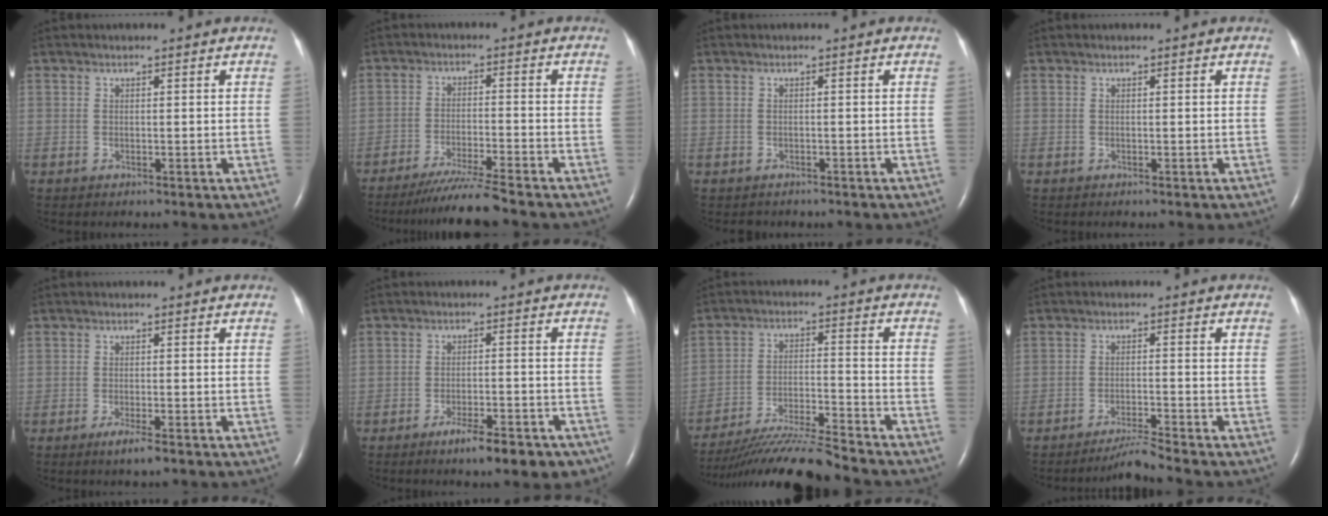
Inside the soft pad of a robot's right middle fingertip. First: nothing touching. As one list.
[{"total": 7.2, "force": [-6.3, -1.5, 3.3], "torque": [-0.054, -0.029, -0.109]}, {"total": 0.6, "force": [-0.6, 0.3, 0.2], "torque": [-0.008, -0.002, -0.007]}, {"total": 0.0}, {"total": 2.8, "force": [-1.8, 0.1, 2.2], "torque": [-0.039, -0.007, -0.030]}, {"total": 8.1, "force": [-5.8, 1.7, 5.4], "torque": [-0.064, -0.004, -0.082]}, {"total": 12.8, "force": [-12.0, -1.2, 4.5], "torque": [-0.076, -0.010, -0.211]}, {"total": 3.8, "force": [-3.4, -1.6, 0.7], "torque": [-0.018, -0.019, -0.062]}]